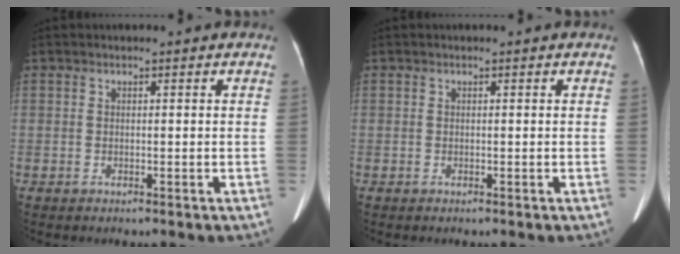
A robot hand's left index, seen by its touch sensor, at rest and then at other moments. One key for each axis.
{"total": 0.0}